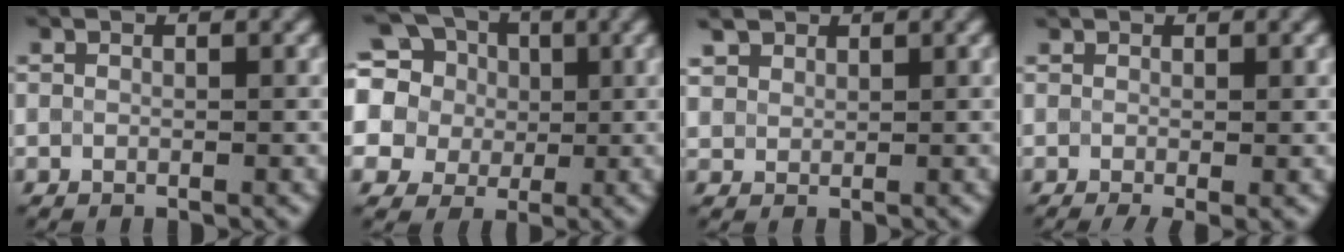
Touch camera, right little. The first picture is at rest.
{"total": 14.6, "force": [5.1, 12.0, 6.5], "torque": [-0.183, 0.038, 0.071]}
{"total": 2.5, "force": [1.9, 1.4, 0.8], "torque": [-0.035, 0.006, 0.044]}
{"total": 1.6, "force": [-0.4, 0.8, 1.4], "torque": [-0.026, -0.007, -0.007]}